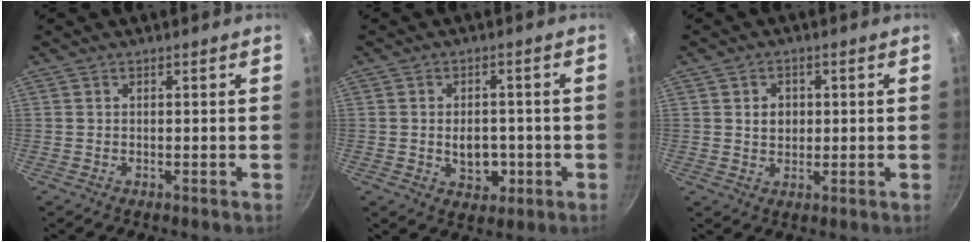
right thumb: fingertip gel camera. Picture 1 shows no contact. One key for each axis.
{"total": 6.4, "fx": -1.2, "fy": 4.7, "fz": 4.3, "tx": -0.037, "ty": 0.006, "tz": -0.010}
{"total": 4.1, "fx": 0.7, "fy": 3.3, "fz": 2.3, "tx": -0.020, "ty": 0.001, "tz": 0.012}